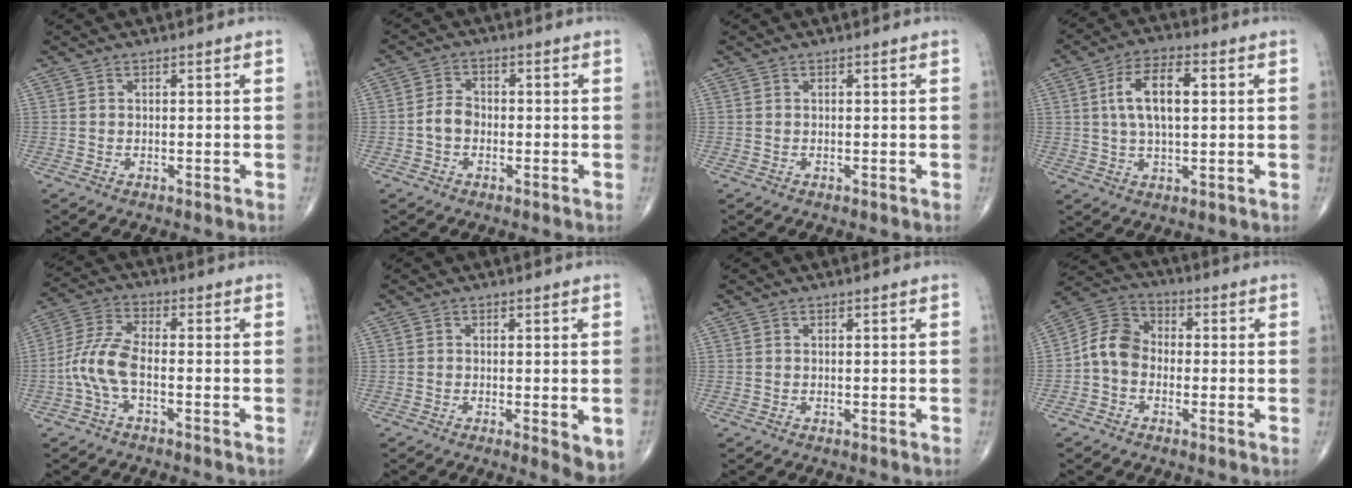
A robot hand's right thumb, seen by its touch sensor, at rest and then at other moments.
{"total": 3.6, "force": [-1.0, 2.7, 2.2], "torque": [-0.032, 0.014, -0.026]}
{"total": 0.0}
{"total": 10.0, "force": [1.8, 4.7, 8.7], "torque": [-0.153, 0.011, 0.029]}
{"total": 7.6, "force": [-2.2, 2.9, 6.7], "torque": [-0.161, 0.024, -0.051]}
{"total": 5.0, "force": [-1.5, 1.4, 4.5], "torque": [-0.058, -0.013, -0.019]}
{"total": 0.0}
{"total": 7.8, "force": [-1.4, 6.2, 4.6], "torque": [-0.071, 0.032, -0.045]}